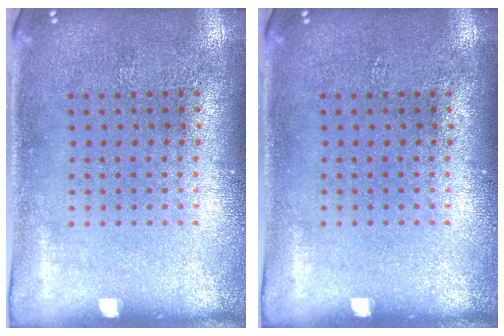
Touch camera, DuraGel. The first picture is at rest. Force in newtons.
{"total": 0.0}